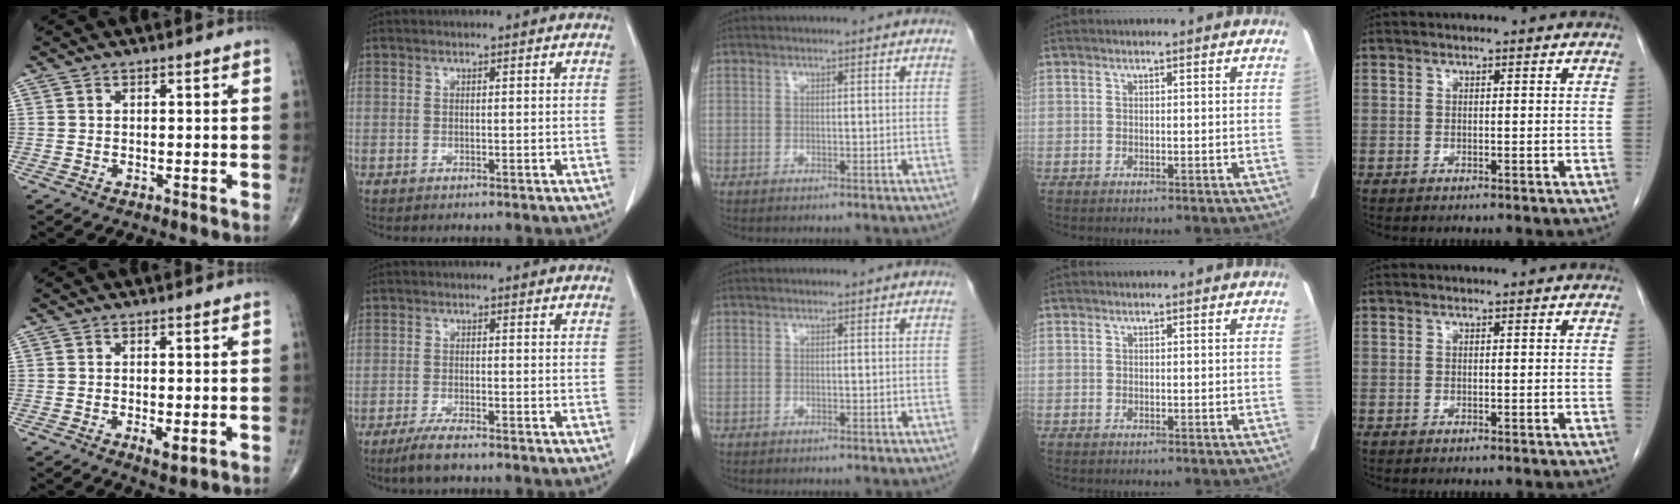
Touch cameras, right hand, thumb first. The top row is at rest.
{"thumb": {"total": 2.9, "force": [-0.8, 1.0, 2.6], "torque": [-0.042, -0.009, -0.014]}, "index": {"total": 3.7, "force": [-2.9, 0.5, 2.3], "torque": [-0.051, -0.006, -0.055]}}